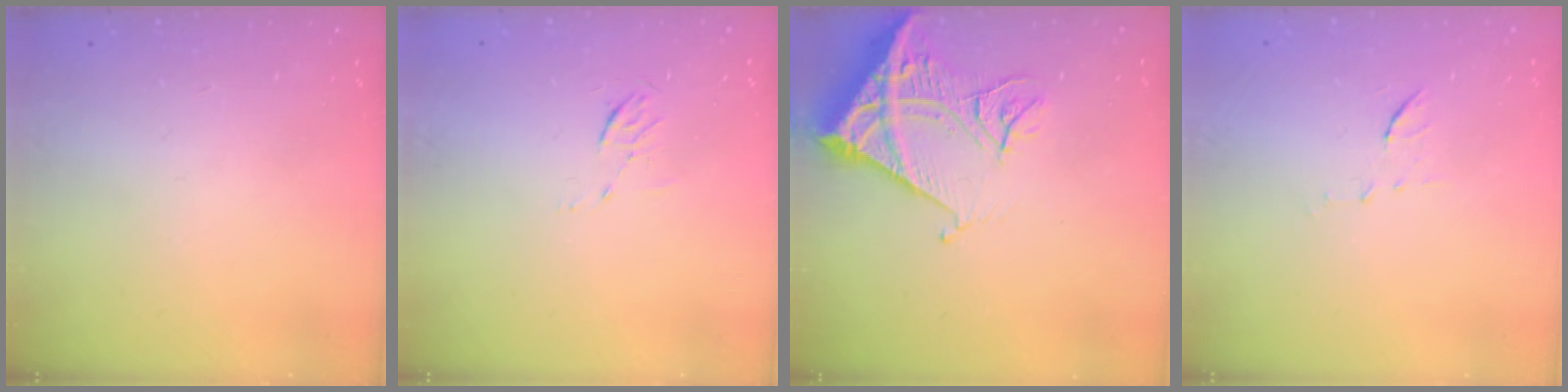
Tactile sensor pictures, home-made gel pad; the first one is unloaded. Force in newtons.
{"total": 4.0, "press": 3.7, "slide": 1.4}
{"total": 14.2, "press": 14.1, "slide": 1.5}
{"total": 5.7, "press": 5.6, "slide": 1.3}